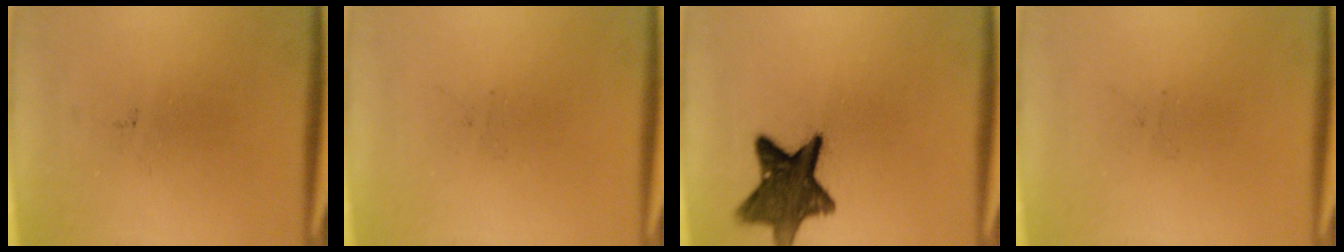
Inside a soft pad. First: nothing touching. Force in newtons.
{"total": 0.0}
{"total": 11.8}
{"total": 0.0}